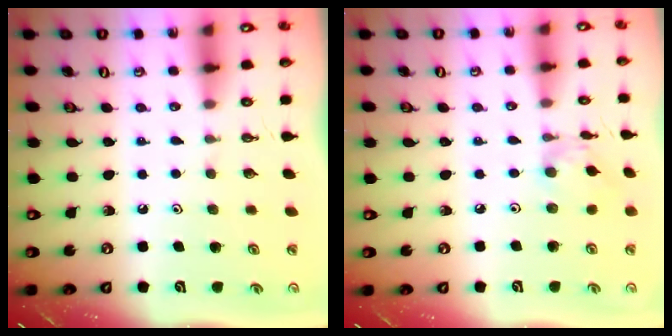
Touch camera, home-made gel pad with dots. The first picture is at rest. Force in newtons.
{"total": 3.0, "press": 3.0, "slide": 0.1}